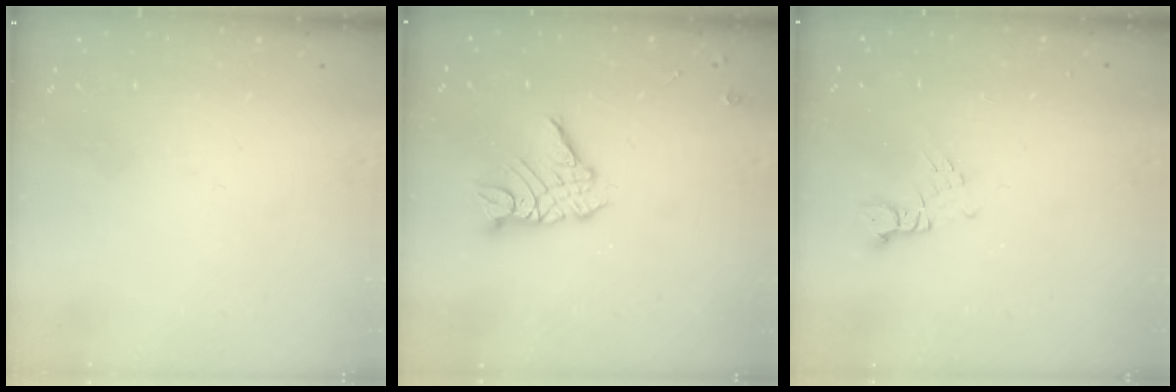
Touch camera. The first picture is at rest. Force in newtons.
{"total": 10.3, "press": 10.3, "slide": 0.9}
{"total": 2.4, "press": 2.3, "slide": 0.3}